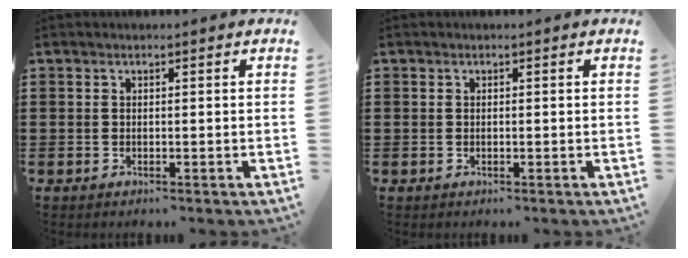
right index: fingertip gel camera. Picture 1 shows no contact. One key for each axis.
{"total": 0.0}